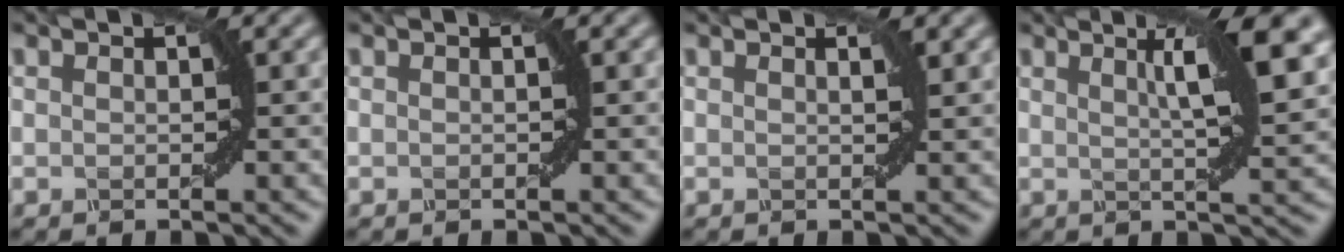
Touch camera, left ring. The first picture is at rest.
{"total": 0.0}
{"total": 0.7, "force": [0.6, 0.1, 0.4], "torque": [-0.006, 0.000, 0.006]}
{"total": 6.6, "force": [2.4, 1.3, 6.0], "torque": [-0.074, 0.007, 0.039]}